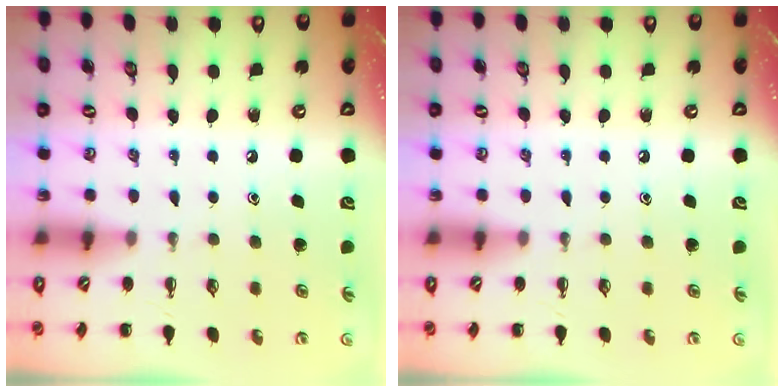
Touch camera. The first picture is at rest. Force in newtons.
{"total": 0.0}